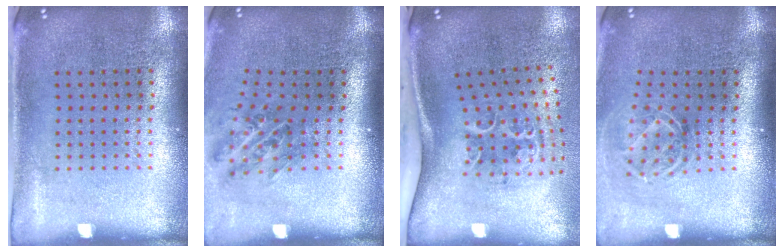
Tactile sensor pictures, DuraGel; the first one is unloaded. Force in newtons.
{"total": 1.1, "press": 1.0, "slide": 0.6}
{"total": 2.2, "press": 1.3, "slide": 1.8}
{"total": 1.7, "press": 1.3, "slide": 1.2}